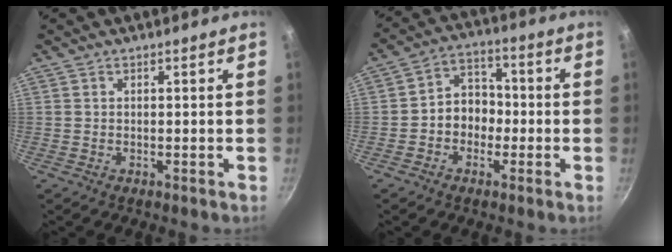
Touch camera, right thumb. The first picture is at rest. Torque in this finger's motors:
{"motor_torque": [-0.32, 0.57, 0.08, 0.12, 0.09]}